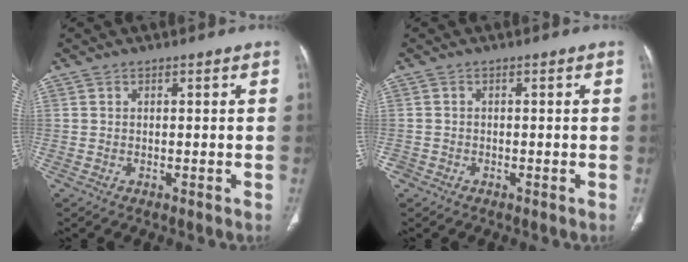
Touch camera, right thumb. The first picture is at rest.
{"total": 1.3, "force": [-0.8, 1.0, 0.0], "torque": [0.000, 0.004, -0.017]}